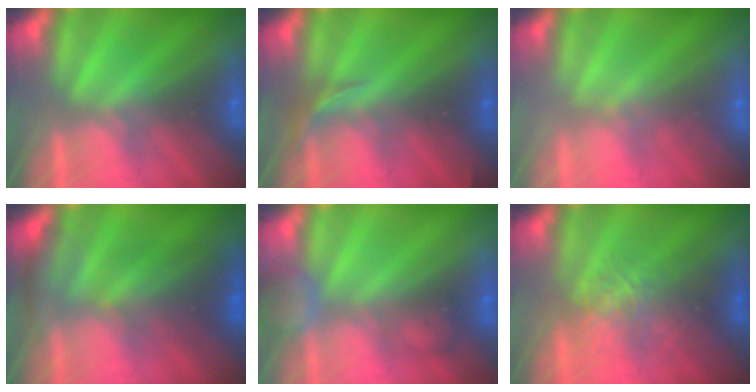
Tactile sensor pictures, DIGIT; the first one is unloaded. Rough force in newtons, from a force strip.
{"total": 2.9}
{"total": 1.7}
{"total": 2.8}
{"total": 2.5}
{"total": 2.4}